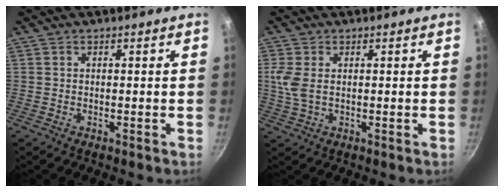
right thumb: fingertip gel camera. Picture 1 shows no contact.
{"total": 4.6, "force": [0.7, 2.4, 3.8], "torque": [-0.090, 0.001, 0.016]}